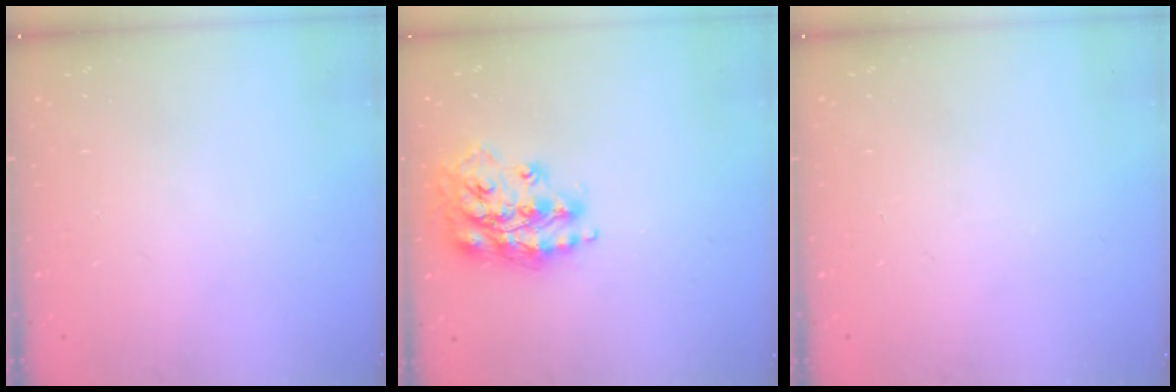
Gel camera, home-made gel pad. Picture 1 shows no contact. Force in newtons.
{"total": 16.1, "press": 16.0, "slide": 1.6}
{"total": 0.0}